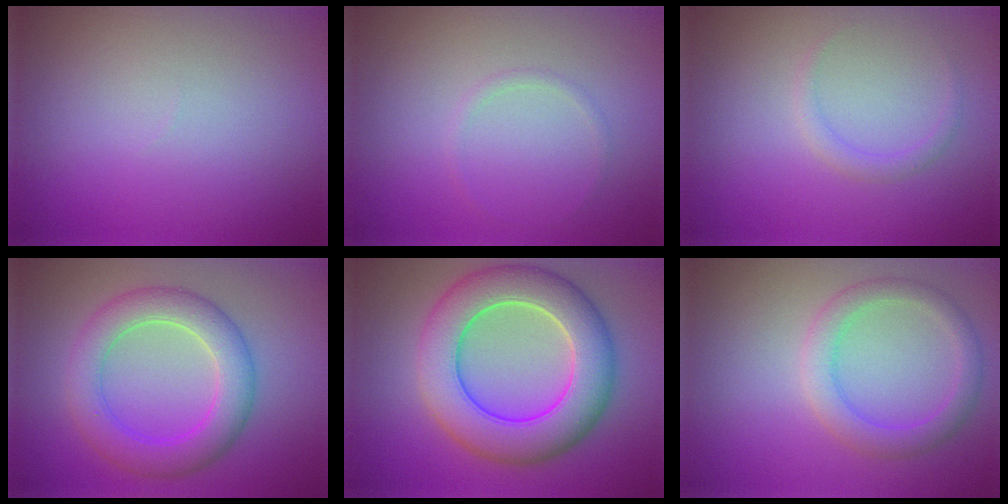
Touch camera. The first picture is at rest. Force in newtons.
{"total": 0.7, "press": 0.7, "slide": 0.1}
{"total": 1.0, "press": 1.0, "slide": 0.0}
{"total": 5.4, "press": 5.4, "slide": 0.2}
{"total": 9.1, "press": 9.1, "slide": 0.4}
{"total": 3.0, "press": 3.0, "slide": 0.2}